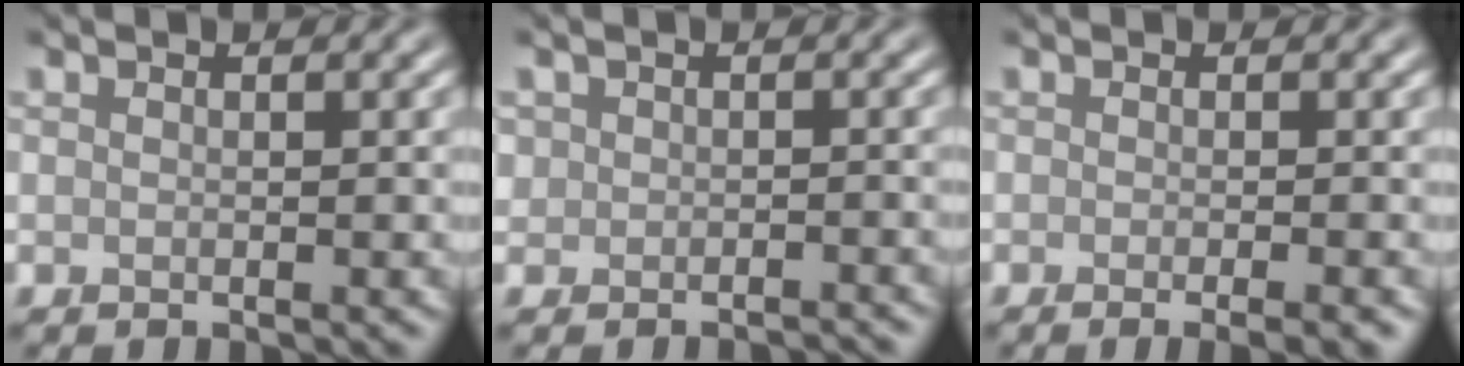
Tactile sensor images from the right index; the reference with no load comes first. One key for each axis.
{"total": 1.6, "fx": -0.9, "fy": 1.3, "fz": -0.2, "tx": 0.022, "ty": -0.001, "tz": -0.016}
{"total": 3.1, "fx": -1.3, "fy": 0.9, "fz": 2.7, "tx": -0.018, "ty": 0.002, "tz": -0.020}